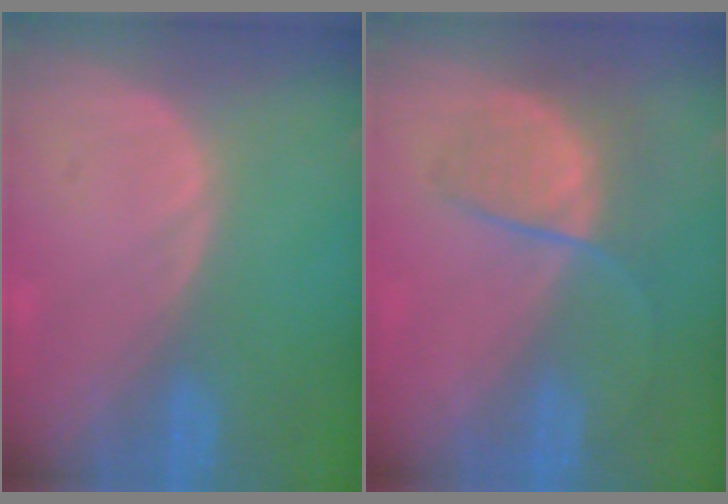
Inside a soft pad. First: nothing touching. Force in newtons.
{"total": 6.5, "press": 6.0, "slide": 2.3}